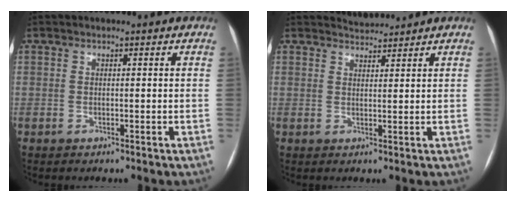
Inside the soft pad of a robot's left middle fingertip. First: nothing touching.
{"total": 2.3, "force": [2.3, -0.1, -0.5], "torque": [-0.003, 0.004, 0.043]}